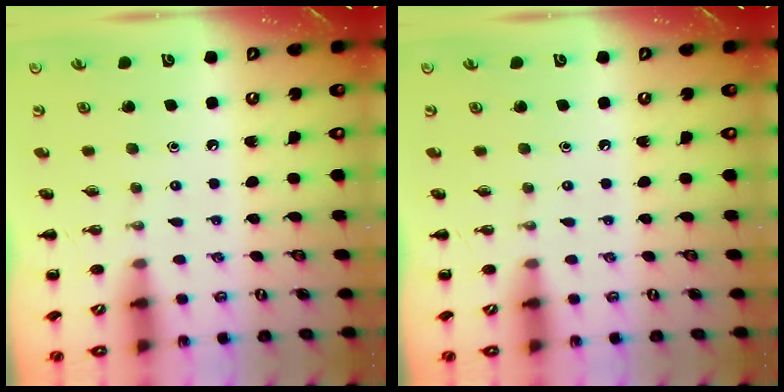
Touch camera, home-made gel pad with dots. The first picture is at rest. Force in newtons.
{"total": 0.0}